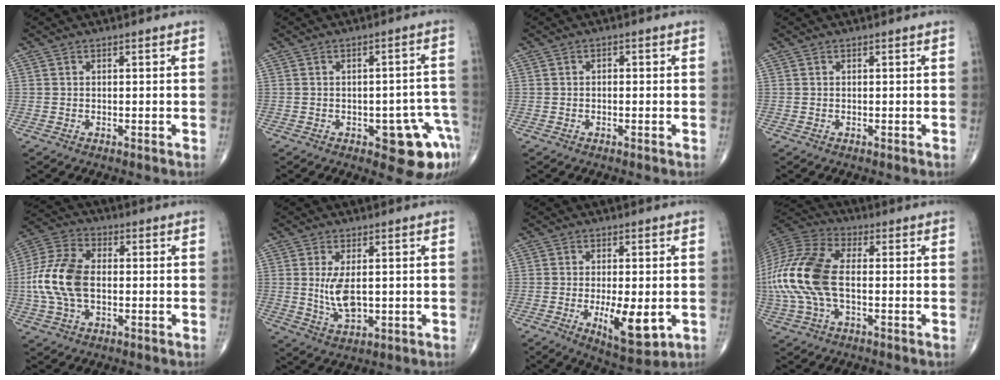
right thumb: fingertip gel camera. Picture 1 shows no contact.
{"total": 10.0, "force": [-4.4, 4.1, 8.0], "torque": [-0.059, 0.025, -0.048]}
{"total": 0.9, "force": [0.0, 0.5, 0.7], "torque": [-0.005, 0.002, -0.004]}
{"total": 0.0}
{"total": 12.6, "force": [-0.8, 7.5, 10.1], "torque": [-0.221, 0.021, -0.020]}
{"total": 6.7, "force": [0.3, 3.2, 5.9], "torque": [-0.110, -0.015, 0.014]}
{"total": 9.8, "force": [-2.2, 3.6, 8.8], "torque": [-0.128, -0.020, -0.027]}
{"total": 17.9, "force": [-1.4, 9.2, 15.3], "torque": [-0.364, 0.023, -0.027]}